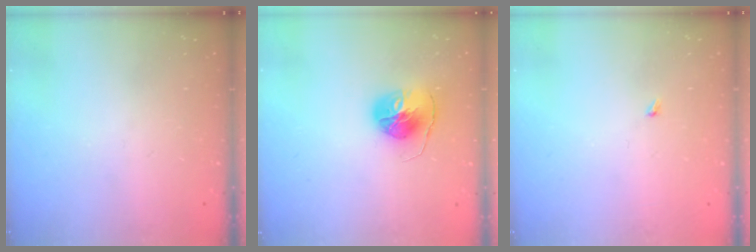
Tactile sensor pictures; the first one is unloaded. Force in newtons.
{"total": 10.1, "press": 10.1, "slide": 0.2}
{"total": 1.9, "press": 1.9, "slide": 0.3}